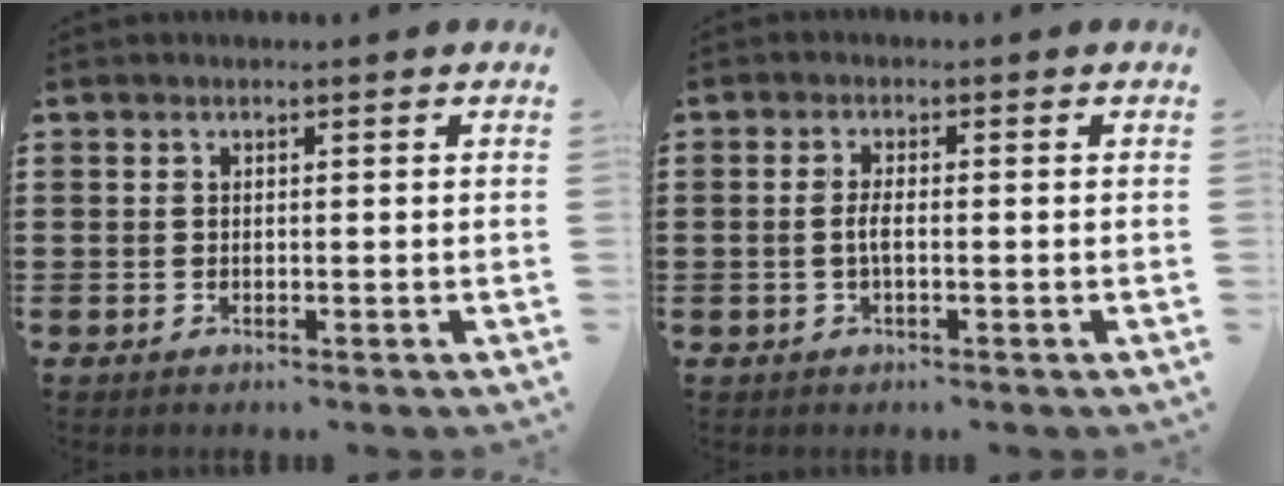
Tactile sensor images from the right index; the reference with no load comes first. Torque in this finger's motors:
{"motor_torque": [2.14, 0.00, 0.05, 0.05]}